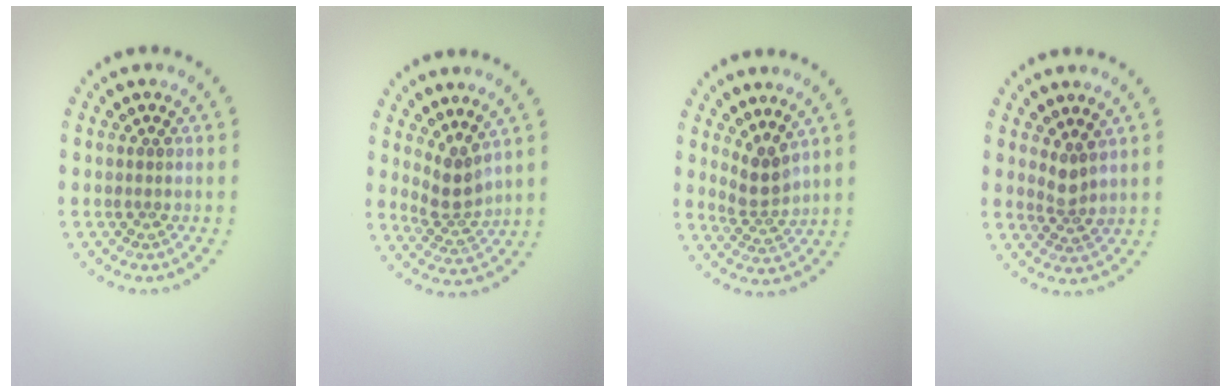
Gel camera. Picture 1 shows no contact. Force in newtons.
{"total": 2.5, "press": 1.8, "slide": 1.8}
{"total": 2.4, "press": 1.7, "slide": 1.7}
{"total": 1.8, "press": 1.4, "slide": 1.2}